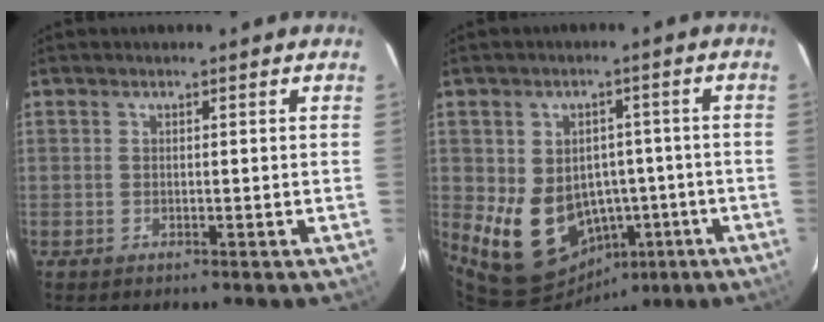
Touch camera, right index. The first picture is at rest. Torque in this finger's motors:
{"motor_torque": [1.66, -0.47, 0.77, 0.08]}